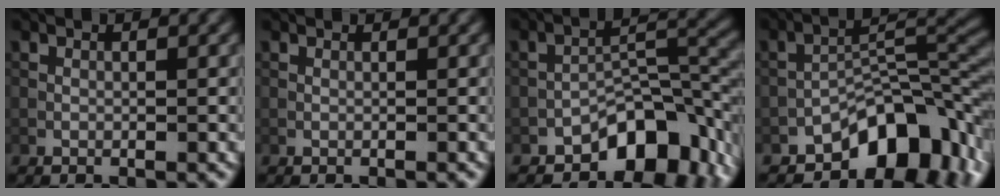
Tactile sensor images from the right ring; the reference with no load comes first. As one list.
[{"total": 1.0, "force": [0.9, 0.2, 0.3], "torque": [-0.012, -0.003, 0.005]}, {"total": 8.2, "force": [-4.9, 4.1, 5.1], "torque": [-0.053, 0.008, -0.084]}, {"total": 9.4, "force": [-5.8, 4.6, 5.7], "torque": [-0.062, 0.009, -0.106]}]